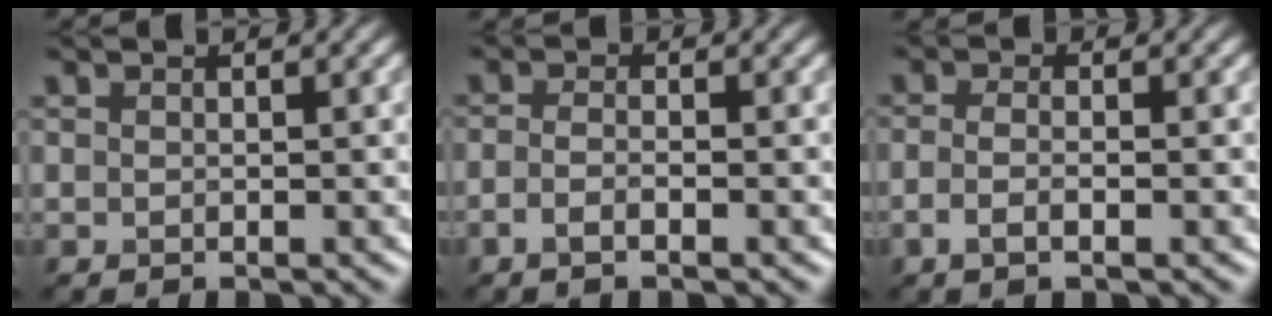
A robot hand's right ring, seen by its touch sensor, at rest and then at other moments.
{"total": 1.7, "force": [-0.8, 0.5, 1.4], "torque": [-0.027, -0.005, -0.018]}
{"total": 1.9, "force": [-0.6, 0.6, 1.6], "torque": [-0.034, -0.005, -0.015]}